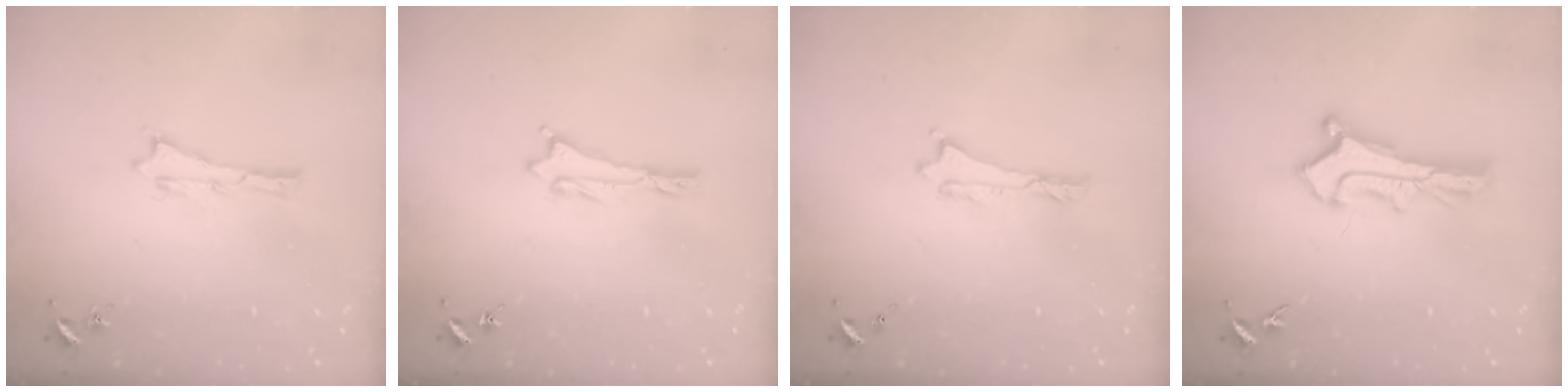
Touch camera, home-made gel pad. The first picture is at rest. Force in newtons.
{"total": 0.5, "press": 0.5, "slide": 0.2}
{"total": 0.0}
{"total": 2.9, "press": 2.9, "slide": 0.3}